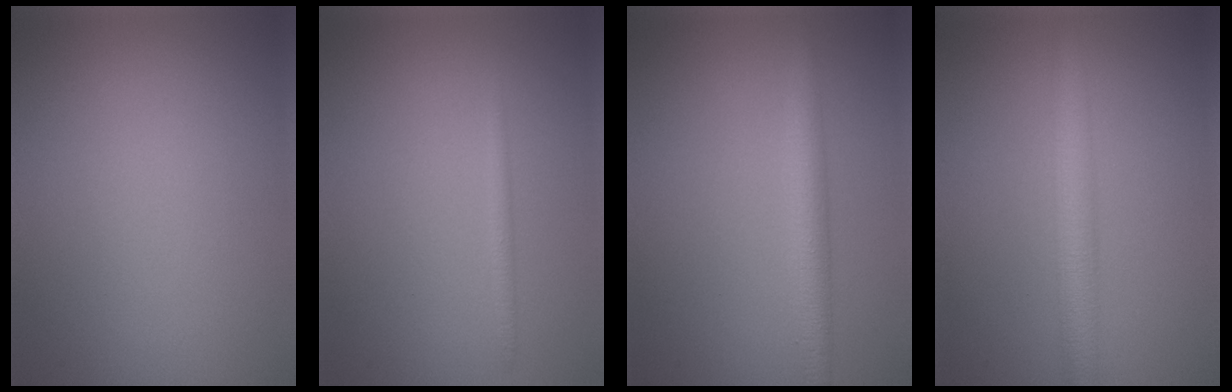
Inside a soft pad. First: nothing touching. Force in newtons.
{"total": 1.1, "press": 1.1, "slide": 0.0}
{"total": 3.3, "press": 3.3, "slide": 0.0}
{"total": 3.8, "press": 3.8, "slide": 0.1}